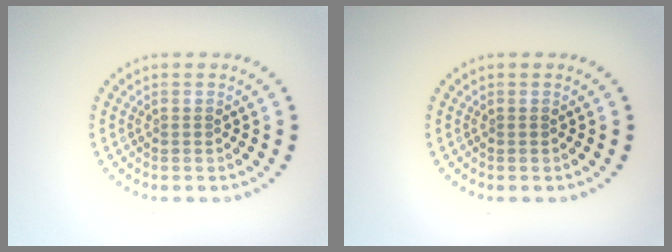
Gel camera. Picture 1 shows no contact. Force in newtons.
{"total": 0.0}